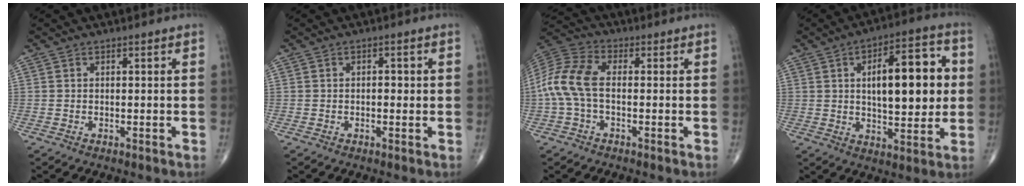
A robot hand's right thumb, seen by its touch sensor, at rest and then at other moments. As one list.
[{"total": 1.7, "force": [0.0, 1.0, 1.4], "torque": [-0.016, 0.002, -0.003]}, {"total": 10.1, "force": [-0.8, 5.6, 8.3], "torque": [-0.189, 0.028, -0.023]}, {"total": 17.3, "force": [2.6, 7.2, 15.5], "torque": [-0.193, 0.007, 0.037]}]